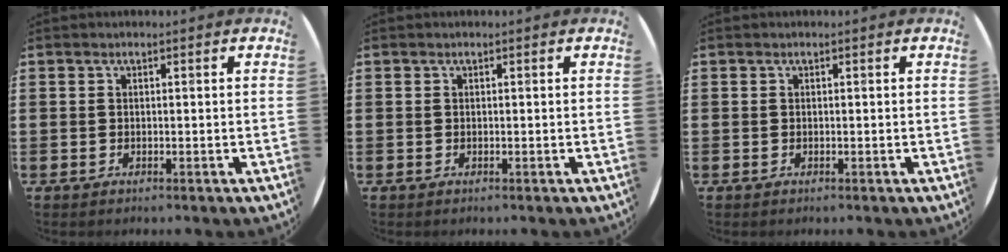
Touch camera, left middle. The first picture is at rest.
{"total": 0.0}
{"total": 0.0}